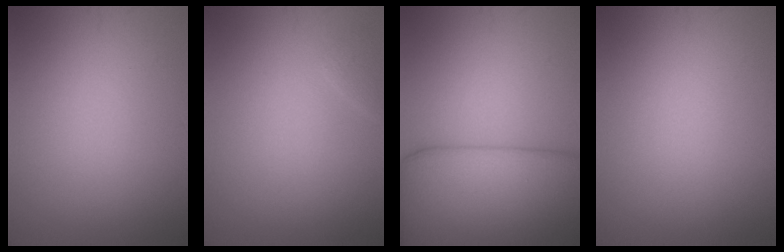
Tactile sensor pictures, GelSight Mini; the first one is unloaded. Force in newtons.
{"total": 0.7, "press": 0.7, "slide": 0.1}
{"total": 11.6, "press": 11.6, "slide": 0.6}
{"total": 0.0}